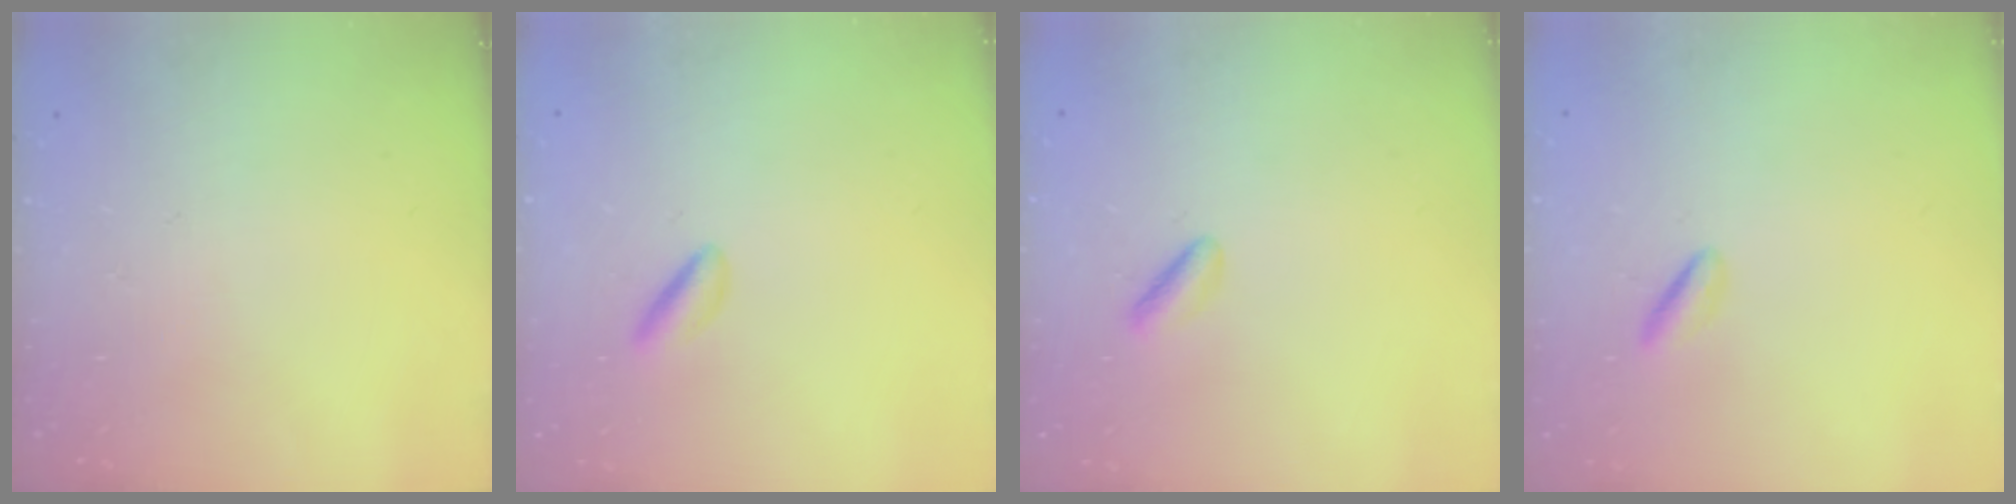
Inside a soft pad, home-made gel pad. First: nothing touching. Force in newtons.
{"total": 2.0, "press": 1.7, "slide": 1.0}
{"total": 1.9, "press": 1.6, "slide": 1.0}
{"total": 1.1, "press": 0.9, "slide": 0.7}